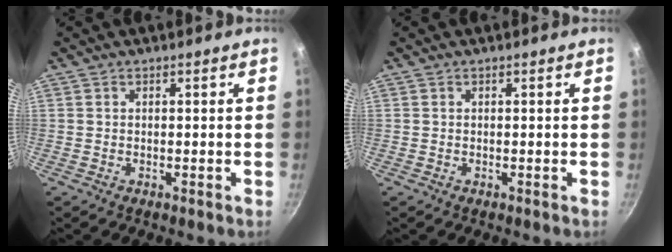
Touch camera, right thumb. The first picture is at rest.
{"total": 0.0}